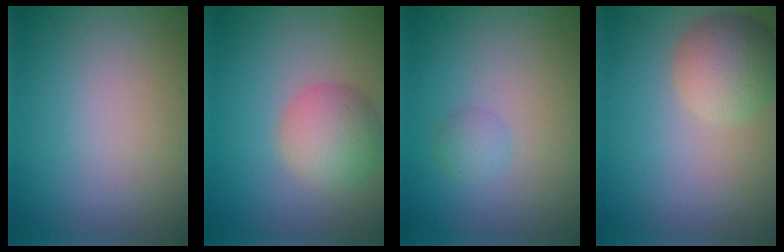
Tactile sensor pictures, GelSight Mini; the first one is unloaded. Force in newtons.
{"total": 4.4, "press": 4.3, "slide": 0.2}
{"total": 1.2, "press": 1.2, "slide": 0.1}
{"total": 4.4, "press": 4.4, "slide": 0.2}